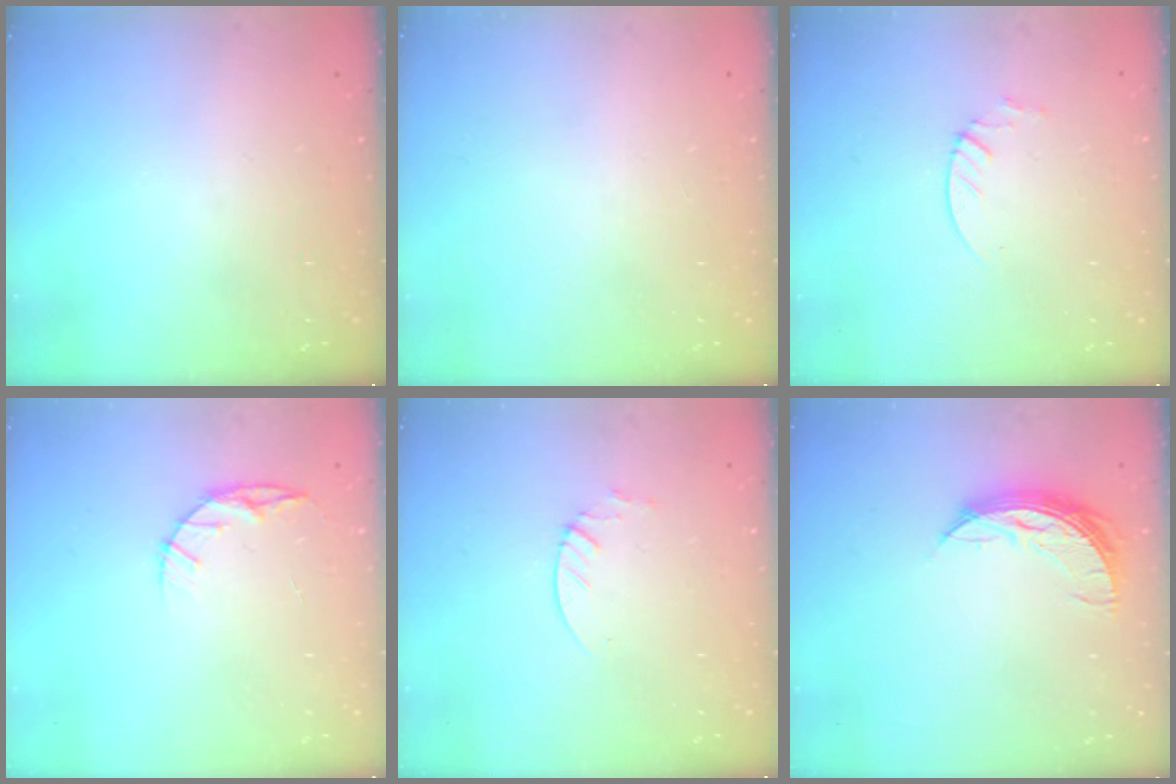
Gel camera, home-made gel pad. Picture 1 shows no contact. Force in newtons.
{"total": 0.0}
{"total": 1.9, "press": 1.9, "slide": 0.2}
{"total": 5.8, "press": 5.8, "slide": 0.6}
{"total": 1.9, "press": 1.9, "slide": 0.2}
{"total": 8.1, "press": 8.0, "slide": 0.6}